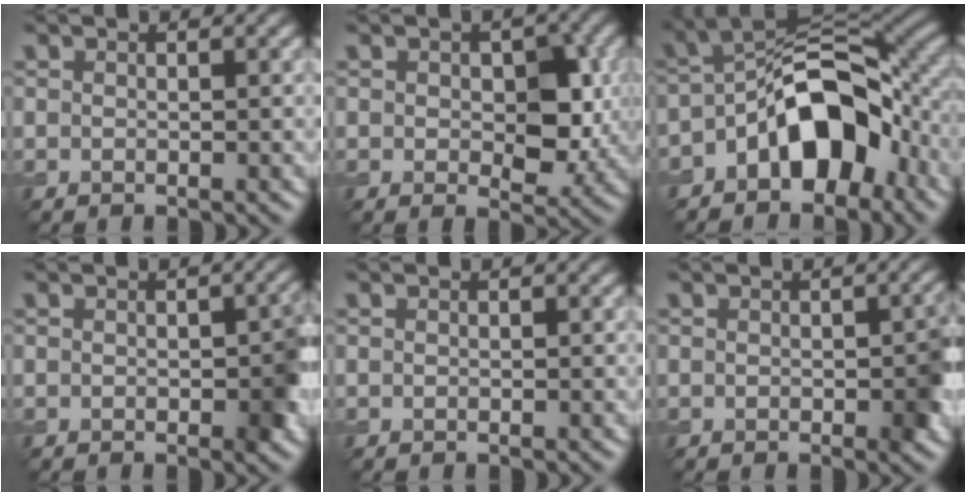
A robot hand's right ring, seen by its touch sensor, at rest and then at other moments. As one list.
[{"total": 5.3, "force": [0.1, 3.1, 4.3], "torque": [-0.060, -0.006, 0.007]}, {"total": 9.3, "force": [-3.8, 4.9, 6.9], "torque": [-0.099, 0.021, -0.081]}, {"total": 3.3, "force": [-0.5, 1.4, 3.0], "torque": [-0.034, -0.001, -0.006]}, {"total": 0.0}, {"total": 2.9, "force": [-0.5, 1.1, 2.6], "torque": [-0.030, -0.002, -0.005]}]